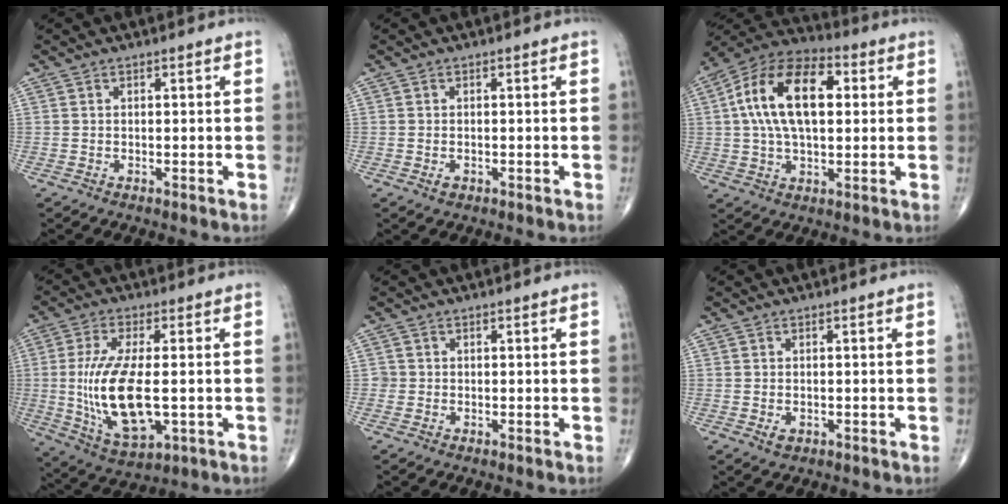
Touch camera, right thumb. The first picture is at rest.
{"total": 1.1, "force": [-0.5, 0.8, 0.7], "torque": [-0.008, 0.002, -0.006]}
{"total": 17.8, "force": [3.1, 9.7, 14.6], "torque": [-0.254, 0.024, 0.047]}
{"total": 15.6, "force": [-1.2, 6.5, 14.1], "torque": [-0.280, -0.014, -0.010]}
{"total": 1.2, "force": [-0.2, 1.1, 0.0], "torque": [0.008, 0.006, -0.006]}
{"total": 1.8, "force": [-0.6, 1.2, 1.2], "torque": [-0.013, 0.000, -0.006]}